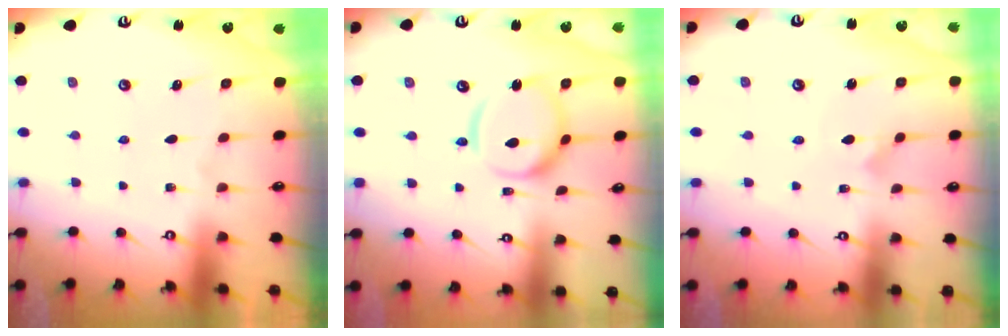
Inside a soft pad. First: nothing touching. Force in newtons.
{"total": 12.5, "press": 12.5, "slide": 1.1}
{"total": 3.5, "press": 3.5, "slide": 0.2}